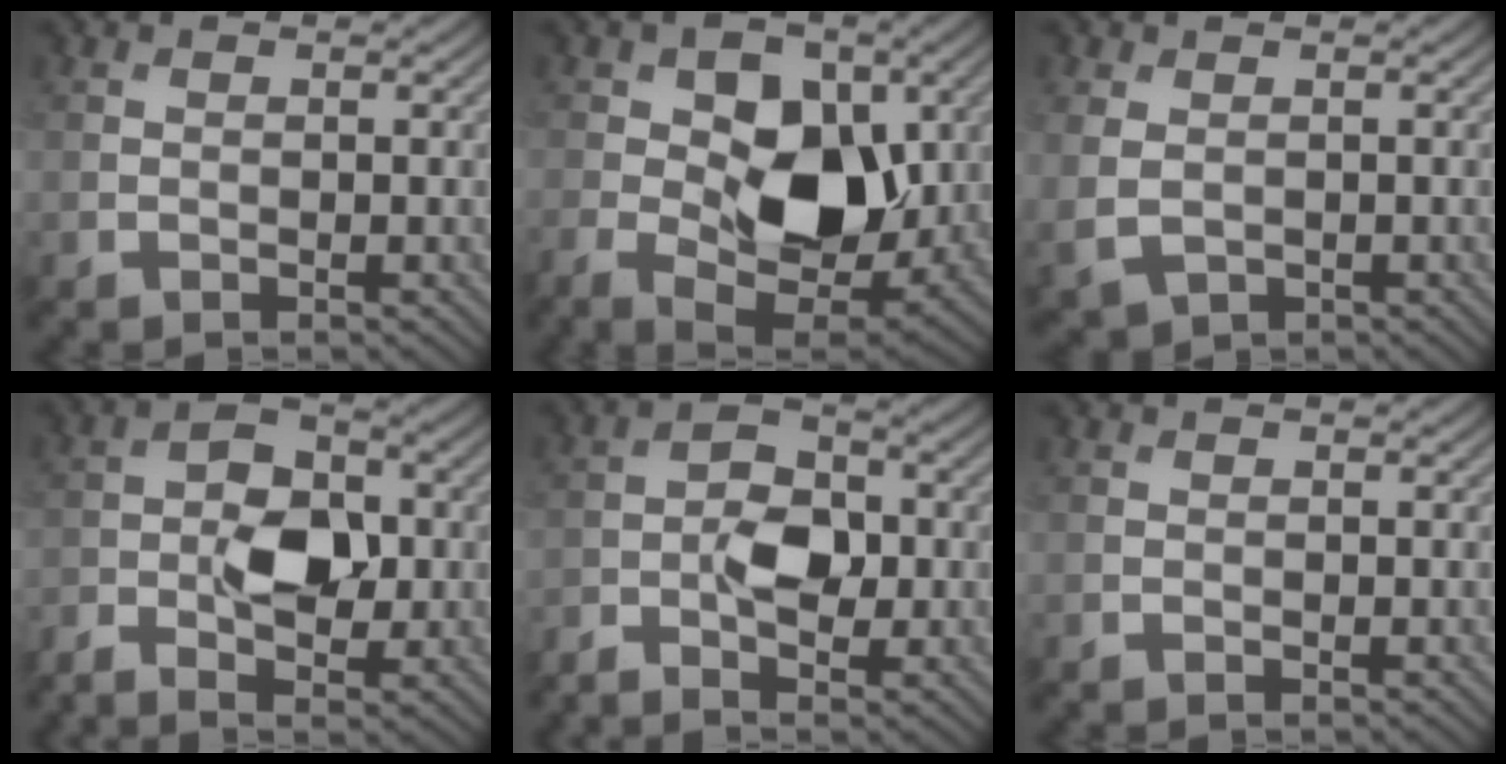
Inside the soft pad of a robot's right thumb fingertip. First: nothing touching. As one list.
[{"total": 11.8, "force": [-0.1, 7.3, 9.3], "torque": [-0.153, -0.011, 0.000]}, {"total": 3.9, "force": [-0.2, 2.9, 2.6], "torque": [-0.081, -0.009, 0.000]}, {"total": 7.2, "force": [-2.2, 3.9, 5.7], "torque": [-0.102, 0.006, -0.046]}, {"total": 5.5, "force": [-2.3, 2.7, 4.2], "torque": [-0.075, 0.012, -0.049]}, {"total": 0.0}]